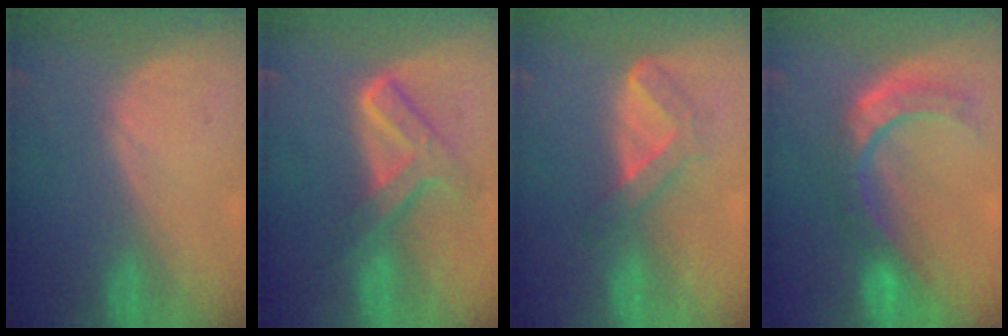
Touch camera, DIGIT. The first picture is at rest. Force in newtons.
{"total": 7.6, "press": 6.3, "slide": 4.2}
{"total": 4.8, "press": 4.3, "slide": 2.1}
{"total": 8.6, "press": 7.2, "slide": 4.5}